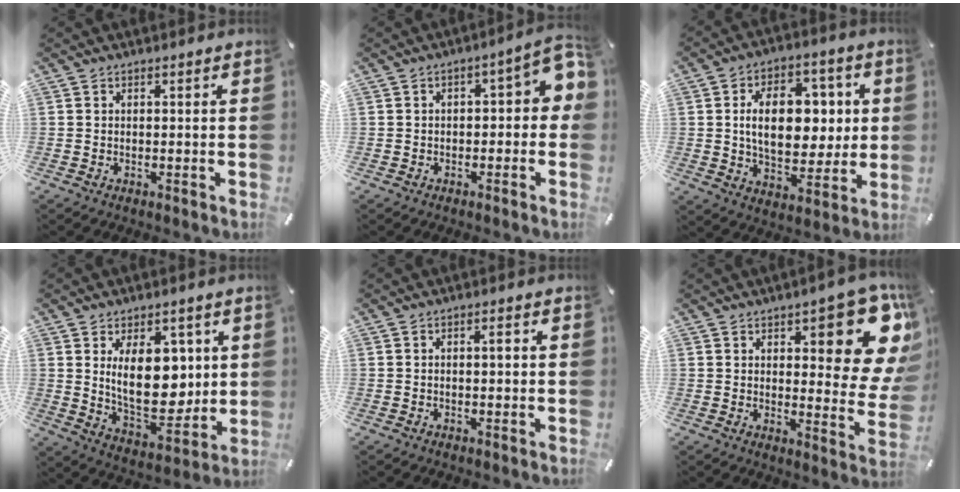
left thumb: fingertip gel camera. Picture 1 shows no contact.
{"total": 6.3, "force": [0.0, 3.4, 5.3], "torque": [-0.065, -0.002, -0.008]}
{"total": 16.7, "force": [2.5, 11.0, 12.3], "torque": [-0.196, 0.007, 0.043]}
{"total": 16.1, "force": [3.6, 9.7, 12.4], "torque": [-0.191, -0.021, 0.059]}
{"total": 1.9, "force": [0.0, 0.8, 1.8], "torque": [-0.025, 0.003, -0.004]}
{"total": 18.2, "force": [8.0, 7.0, 14.8], "torque": [-0.176, -0.060, 0.125]}